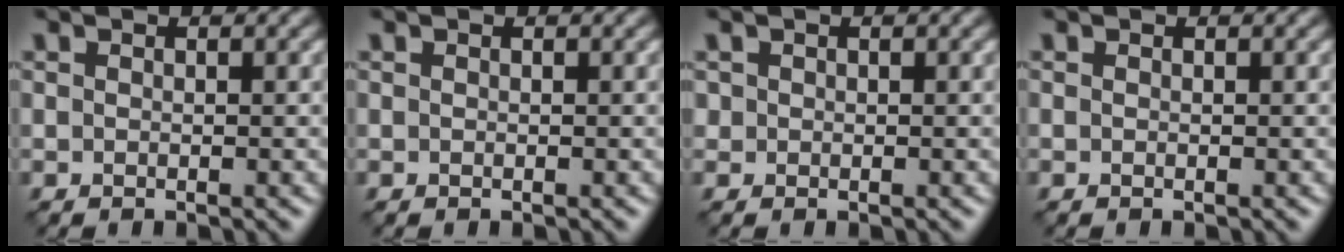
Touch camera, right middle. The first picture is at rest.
{"total": 0.0}
{"total": 0.6, "force": [0.2, 0.6, 0.1], "torque": [0.004, -0.001, 0.004]}
{"total": 0.0}